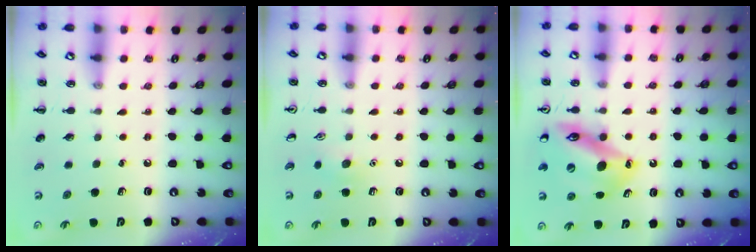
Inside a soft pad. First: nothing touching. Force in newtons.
{"total": 6.8, "press": 6.6, "slide": 1.6}
{"total": 14.9, "press": 14.4, "slide": 3.7}